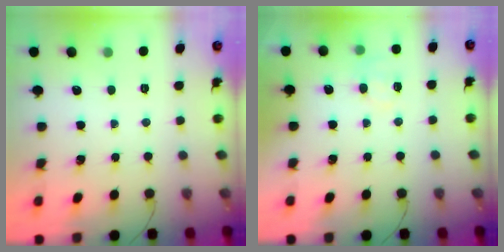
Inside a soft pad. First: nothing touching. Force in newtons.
{"total": 5.0, "press": 4.9, "slide": 1.2}